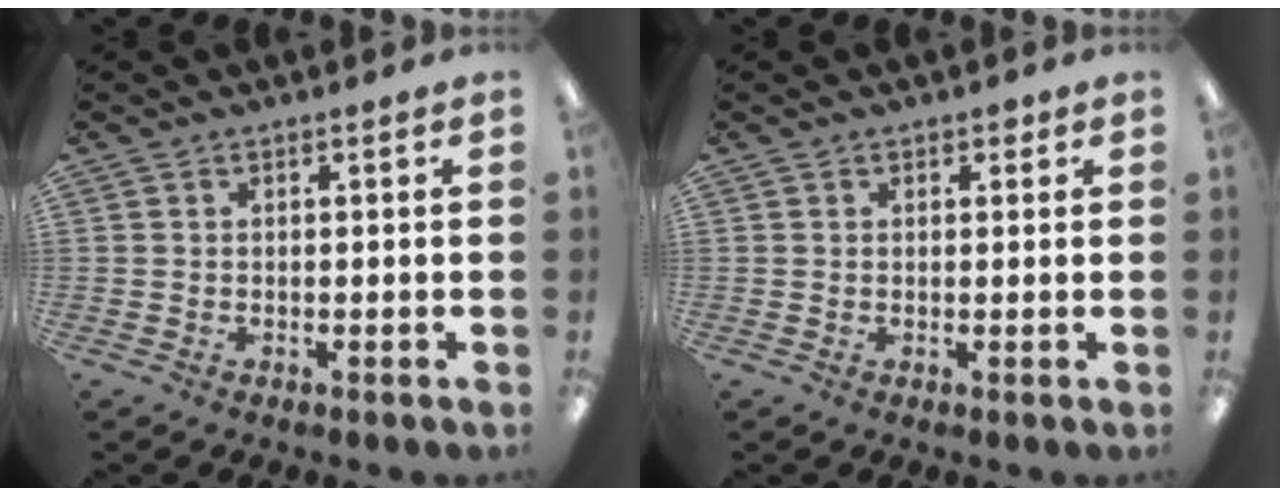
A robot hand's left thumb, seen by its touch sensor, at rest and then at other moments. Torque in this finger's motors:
{"motor_torque": [-0.03, 0.08, -0.32, 0.16, -0.02]}